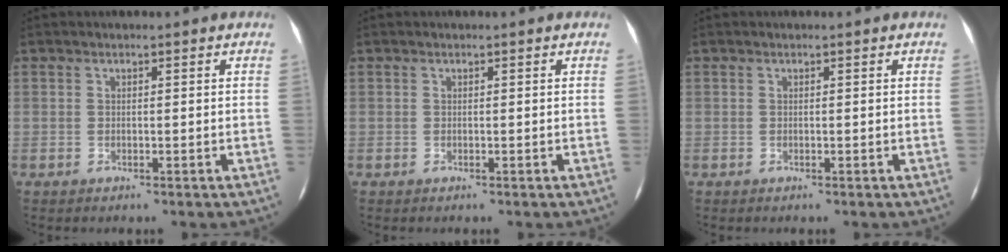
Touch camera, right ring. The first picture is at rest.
{"total": 0.0}
{"total": 0.0}